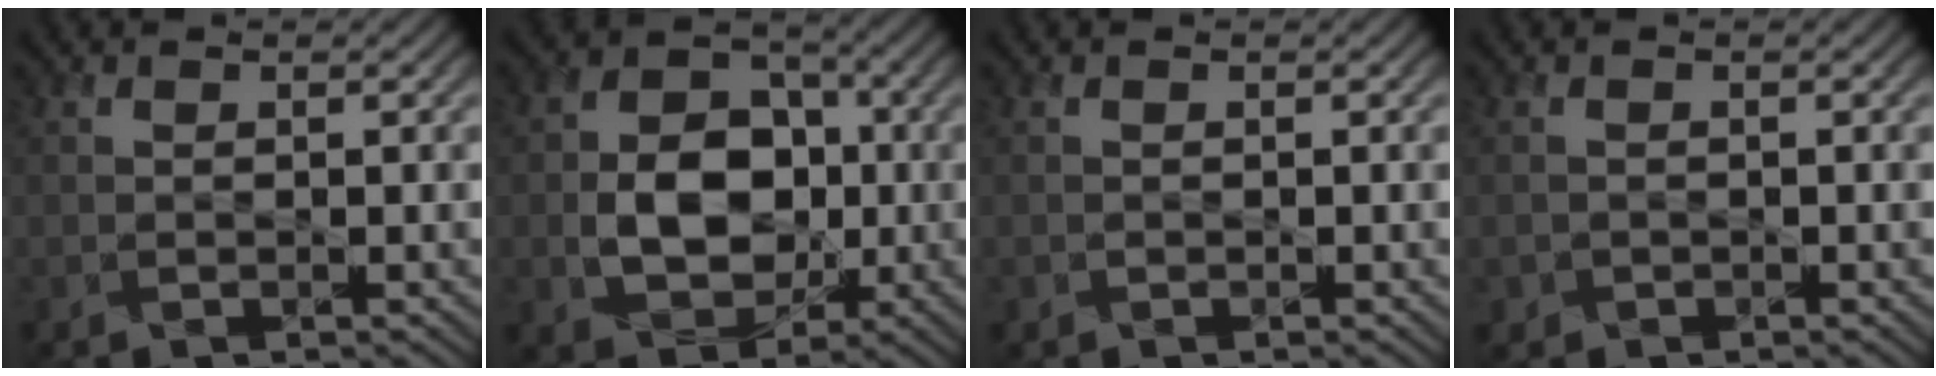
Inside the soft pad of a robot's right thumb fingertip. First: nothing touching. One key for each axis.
{"total": 9.5, "fx": -1.3, "fy": 7.4, "fz": 5.9, "tx": -0.115, "ty": -0.004, "tz": -0.033}
{"total": 0.0}
{"total": 1.0, "fx": -0.5, "fy": 0.9, "fz": -0.1, "tx": 0.002, "ty": -0.007, "tz": -0.008}